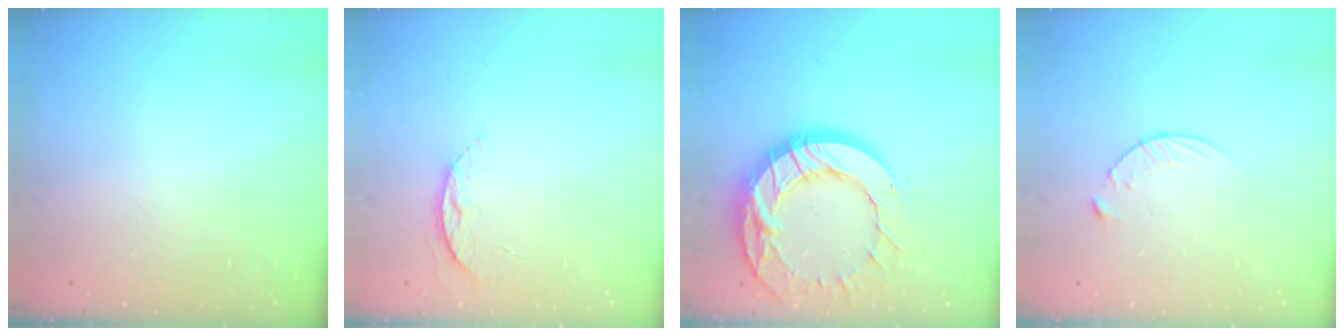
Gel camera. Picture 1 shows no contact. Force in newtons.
{"total": 5.8, "press": 5.8, "slide": 0.6}
{"total": 20.9, "press": 20.8, "slide": 1.9}
{"total": 5.4, "press": 5.4, "slide": 0.5}